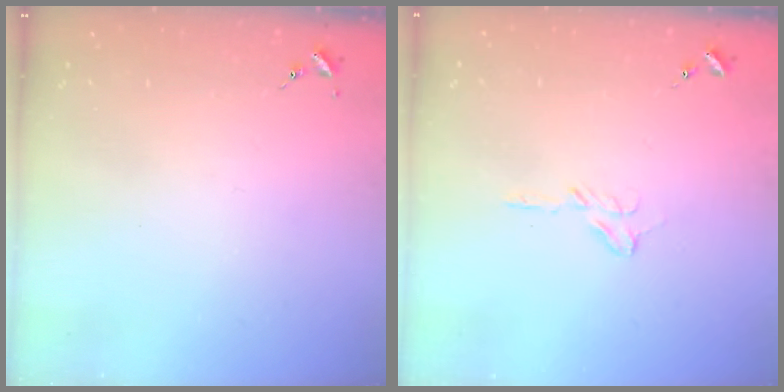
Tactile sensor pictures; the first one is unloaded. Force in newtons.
{"total": 5.5, "press": 5.5, "slide": 0.5}